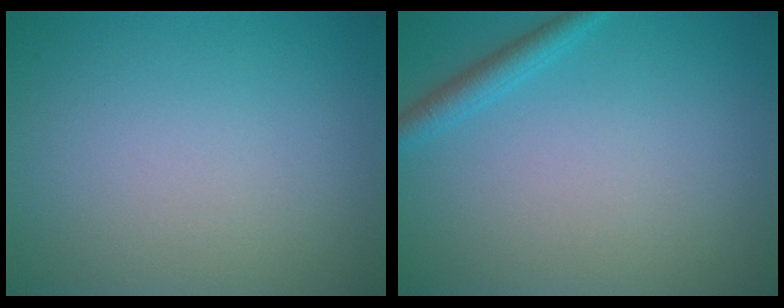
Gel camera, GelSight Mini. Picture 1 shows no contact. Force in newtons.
{"total": 1.9, "press": 1.9, "slide": 0.1}